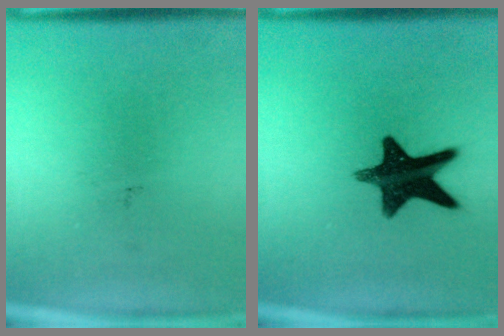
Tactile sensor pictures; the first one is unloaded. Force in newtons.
{"total": 13.5}